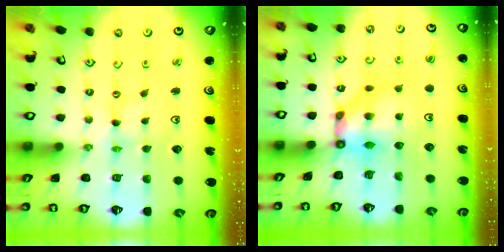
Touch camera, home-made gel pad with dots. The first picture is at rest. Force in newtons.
{"total": 7.8, "press": 7.8, "slide": 0.5}